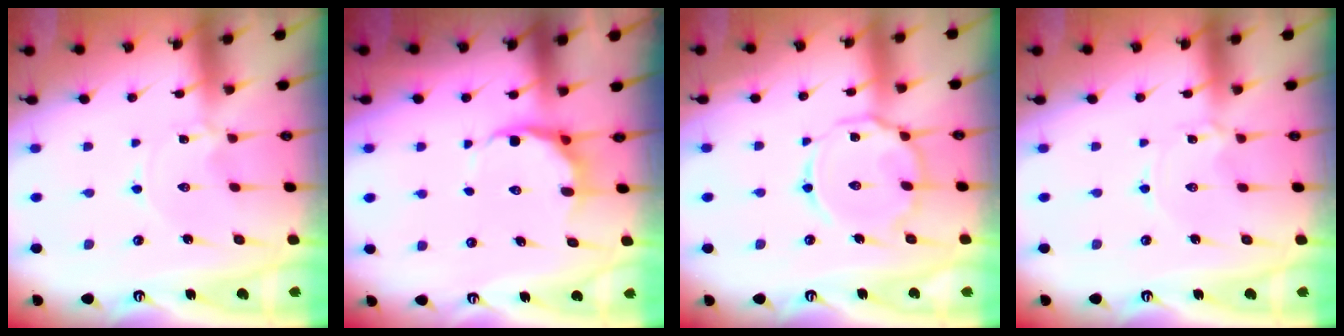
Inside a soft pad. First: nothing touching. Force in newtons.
{"total": 8.9, "press": 8.5, "slide": 2.4}
{"total": 13.2, "press": 13.2, "slide": 1.2}
{"total": 0.9, "press": 0.9, "slide": 0.1}